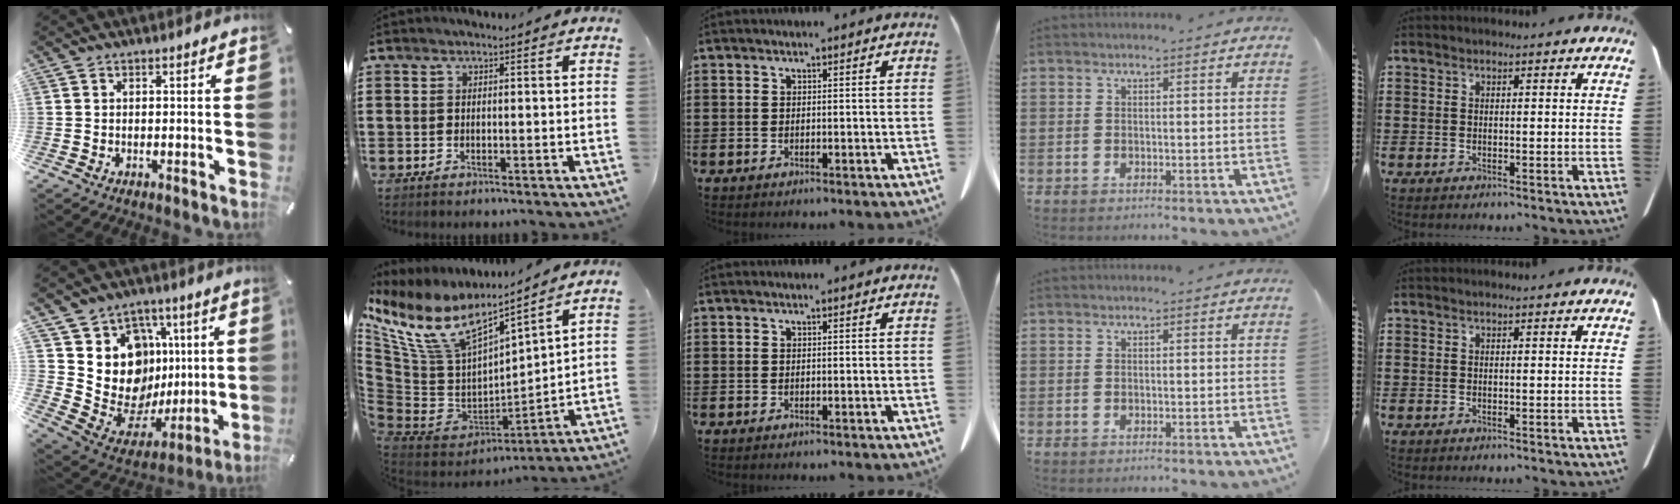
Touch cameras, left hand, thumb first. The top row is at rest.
{"thumb": {"total": 17.6, "force": [2.2, 15.8, 7.5], "torque": [-0.113, -0.039, 0.077]}, "index": {"total": 11.4, "force": [6.6, 5.2, 7.7], "torque": [-0.193, -0.045, 0.114]}}